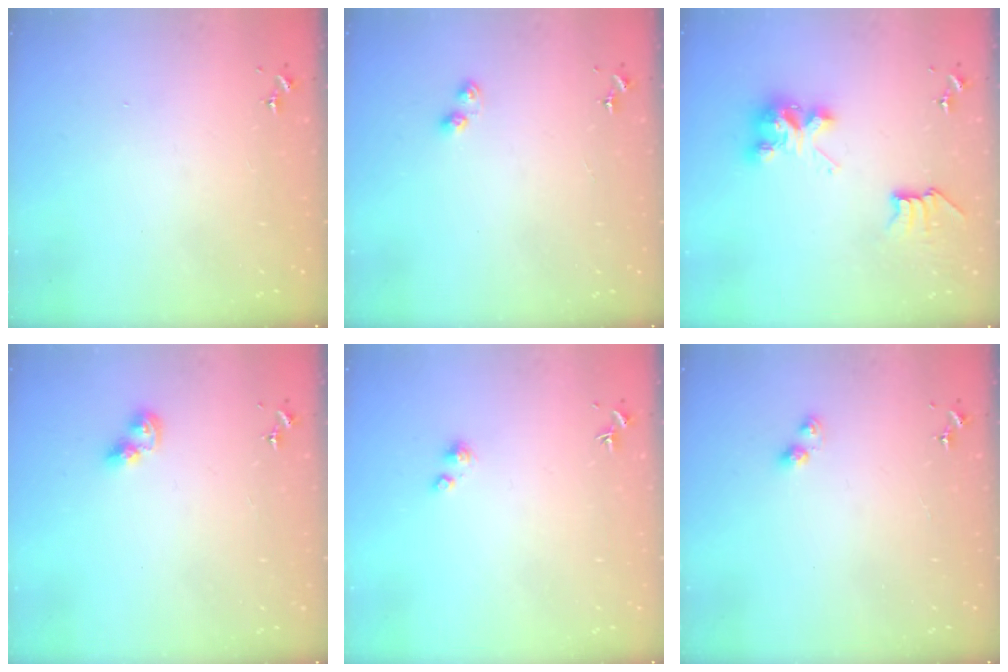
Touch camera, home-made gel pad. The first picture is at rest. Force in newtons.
{"total": 3.1, "press": 3.1, "slide": 0.3}
{"total": 7.7, "press": 7.7, "slide": 0.1}
{"total": 5.7, "press": 5.7, "slide": 0.4}
{"total": 2.2, "press": 2.2, "slide": 0.2}
{"total": 4.3, "press": 4.1, "slide": 1.2}